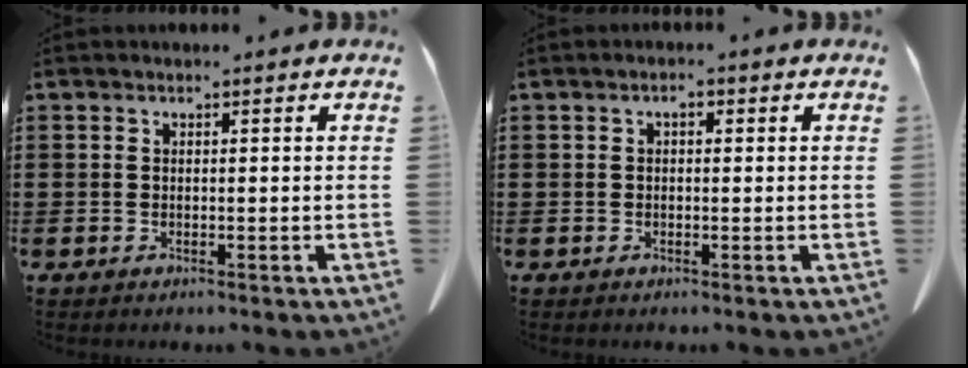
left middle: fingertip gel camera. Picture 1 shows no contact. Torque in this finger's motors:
{"motor_torque": [-0.04, 0.04, 0.00, 0.01]}